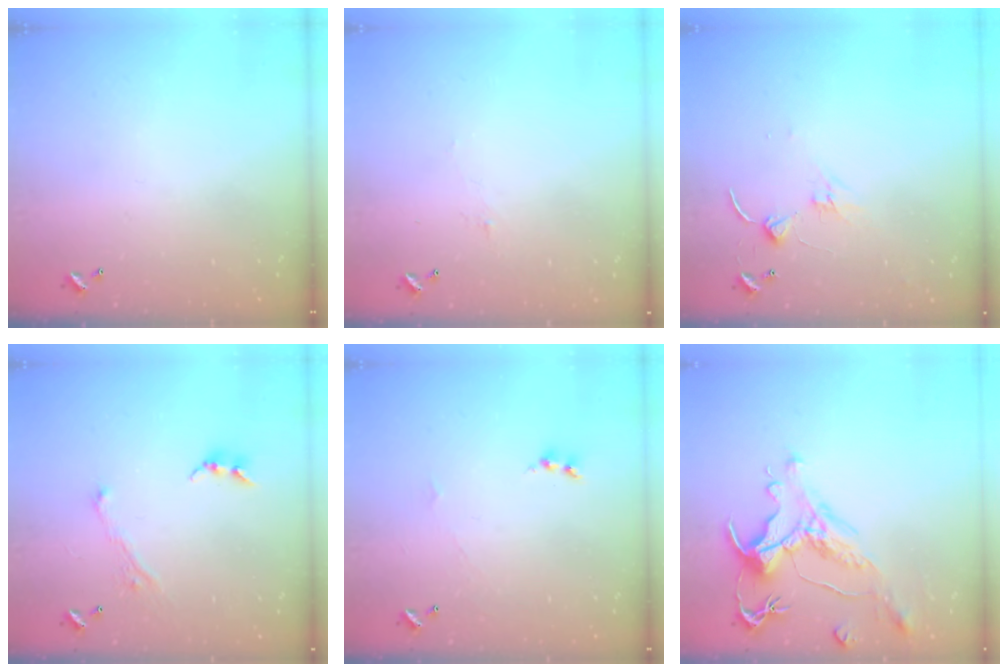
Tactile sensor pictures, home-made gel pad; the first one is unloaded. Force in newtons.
{"total": 1.5, "press": 1.3, "slide": 0.6}
{"total": 0.6, "press": 0.5, "slide": 0.3}
{"total": 2.8, "press": 2.8, "slide": 0.1}
{"total": 1.7, "press": 1.6, "slide": 0.6}
{"total": 1.3, "press": 0.1, "slide": 1.3}